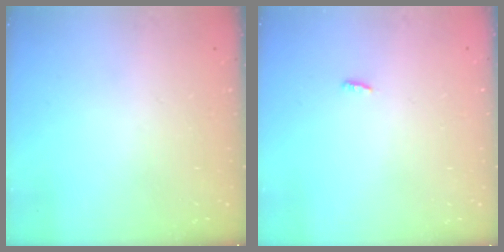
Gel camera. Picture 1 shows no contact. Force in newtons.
{"total": 2.8, "press": 2.7, "slide": 0.8}